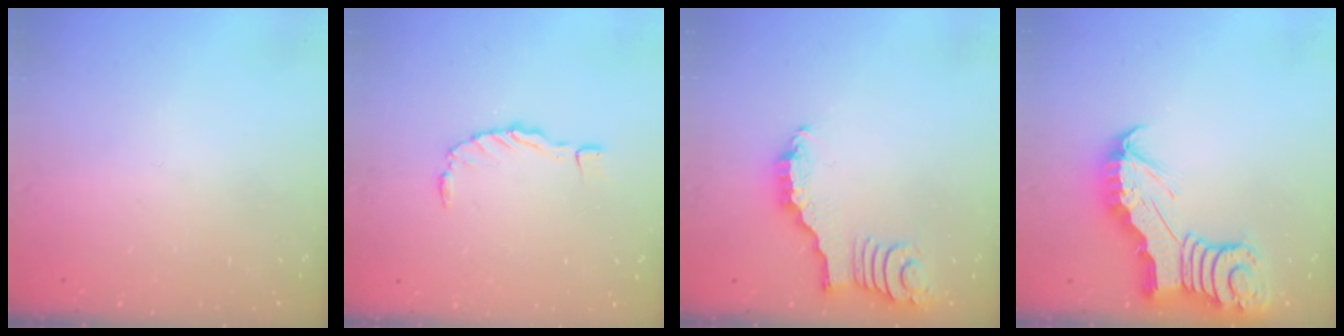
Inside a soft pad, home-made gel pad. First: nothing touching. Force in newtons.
{"total": 0.0}
{"total": 2.8, "press": 2.7, "slide": 0.4}
{"total": 6.4, "press": 6.4, "slide": 0.7}